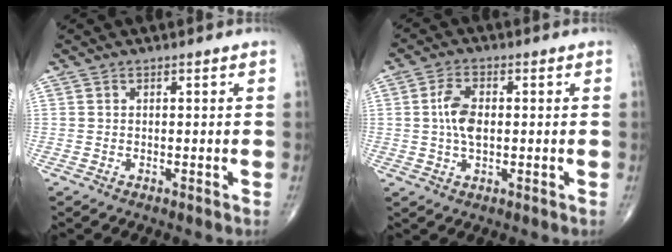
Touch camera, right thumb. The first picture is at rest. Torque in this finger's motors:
{"motor_torque": [1.11, 0.86, 0.93, 0.28, 0.05]}